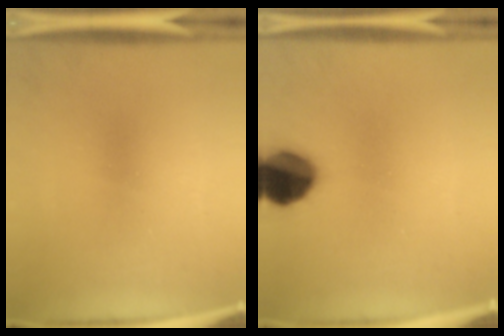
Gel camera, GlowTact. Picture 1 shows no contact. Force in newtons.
{"total": 12.5}